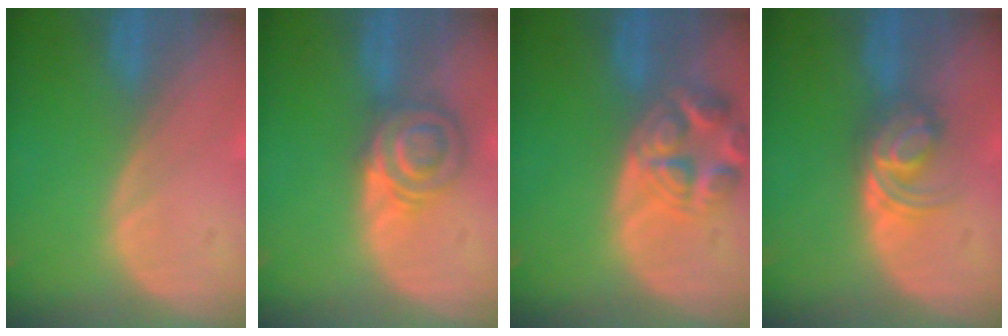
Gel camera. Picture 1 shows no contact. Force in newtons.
{"total": 5.8, "press": 5.7, "slide": 1.1}
{"total": 7.7, "press": 6.8, "slide": 3.5}
{"total": 5.8, "press": 5.1, "slide": 2.7}